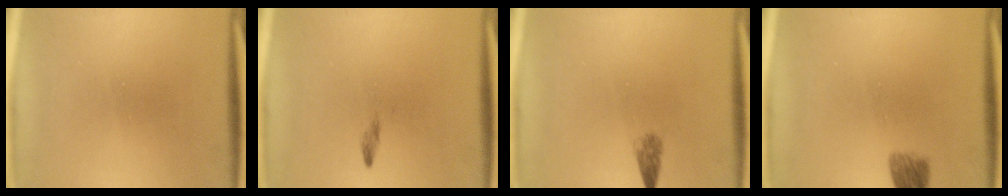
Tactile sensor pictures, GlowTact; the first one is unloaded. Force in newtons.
{"total": 0.7}
{"total": 1.8}
{"total": 4.5}